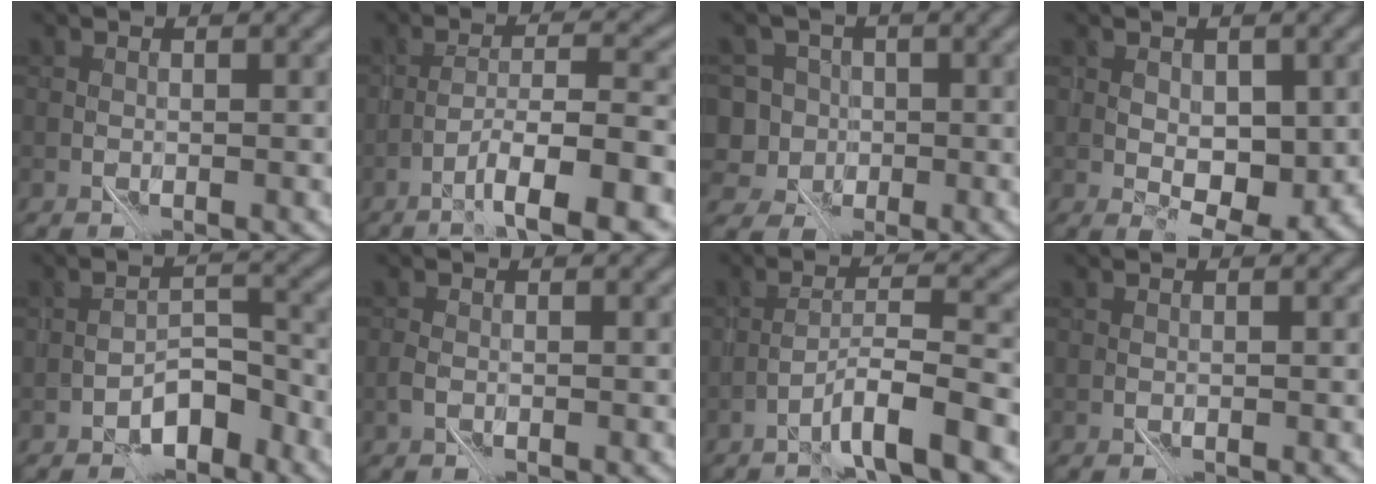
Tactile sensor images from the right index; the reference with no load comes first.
{"total": 5.8, "force": [-3.3, 0.3, 4.8], "torque": [-0.065, 0.018, -0.058]}
{"total": 7.8, "force": [0.2, 7.4, 2.4], "torque": [-0.049, 0.032, -0.036]}
{"total": 2.7, "force": [0.7, 1.6, 2.1], "torque": [-0.029, -0.004, 0.014]}
{"total": 4.1, "force": [-3.0, 1.7, 2.2], "torque": [-0.022, 0.013, -0.052]}
{"total": 1.1, "force": [-0.6, 0.7, 0.6], "torque": [-0.013, -0.002, -0.014]}
{"total": 4.4, "force": [-2.8, -0.3, 3.3], "torque": [-0.049, 0.019, -0.057]}
{"total": 0.0}